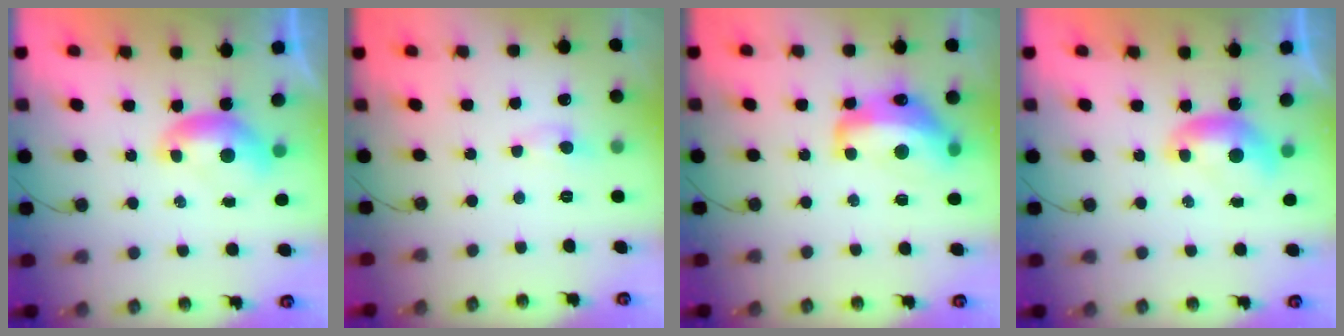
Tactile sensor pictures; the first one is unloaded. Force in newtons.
{"total": 0.9, "press": 0.6, "slide": 0.6}
{"total": 8.8, "press": 8.8, "slide": 0.9}
{"total": 0.0}